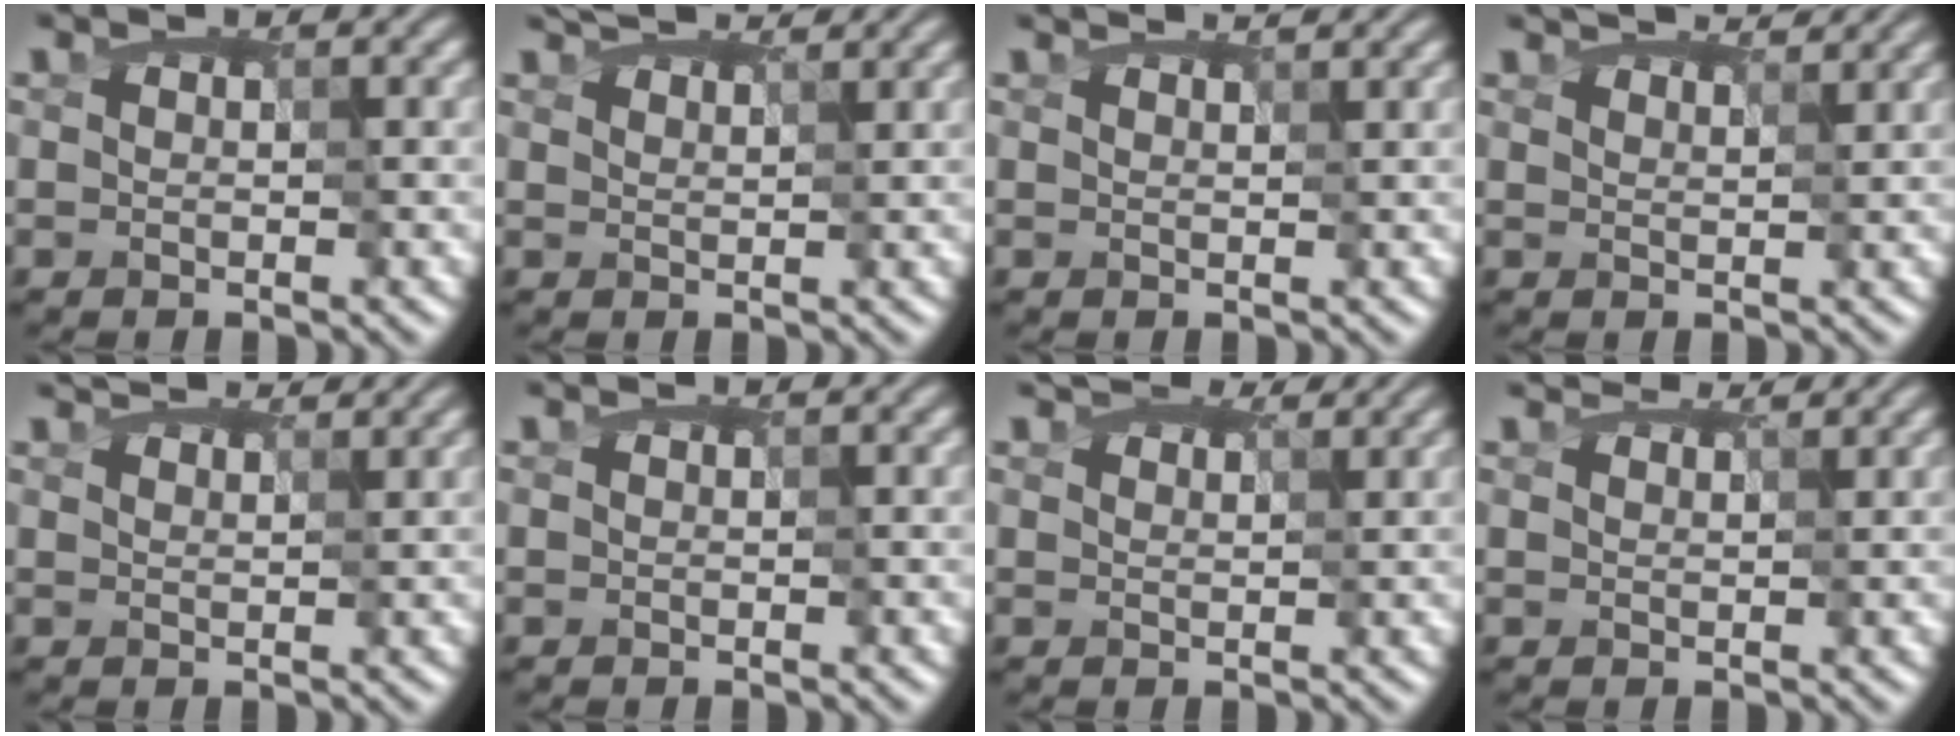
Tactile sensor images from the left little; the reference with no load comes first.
{"total": 4.8, "force": [4.2, 1.3, 2.1], "torque": [-0.050, 0.010, 0.057]}
{"total": 2.8, "force": [2.5, 0.7, 1.2], "torque": [-0.028, 0.010, 0.028]}
{"total": 5.1, "force": [4.3, 1.4, 2.2], "torque": [-0.047, 0.010, 0.053]}
{"total": 4.4, "force": [3.8, 1.2, 1.7], "torque": [-0.045, 0.006, 0.052]}
{"total": 0.0}
{"total": 3.7, "force": [3.3, 1.1, 1.2], "torque": [-0.036, 0.003, 0.048]}
{"total": 2.5, "force": [2.4, 0.3, 0.5], "torque": [-0.024, -0.001, 0.036]}